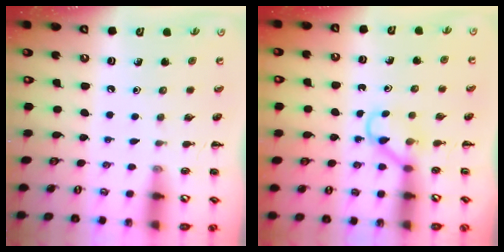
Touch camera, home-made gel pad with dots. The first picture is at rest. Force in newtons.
{"total": 3.4, "press": 3.2, "slide": 1.0}